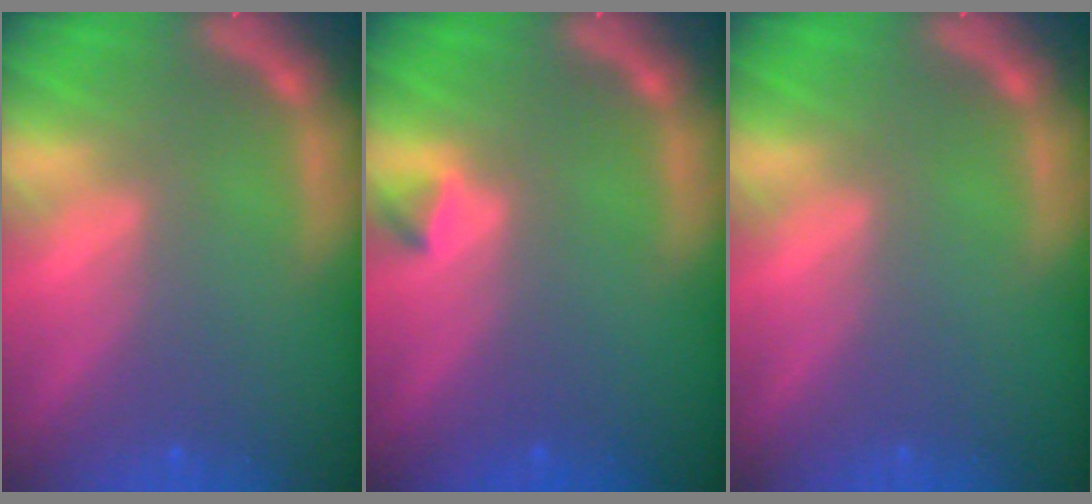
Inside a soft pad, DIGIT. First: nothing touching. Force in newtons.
{"total": 0.9}
{"total": 0.0}